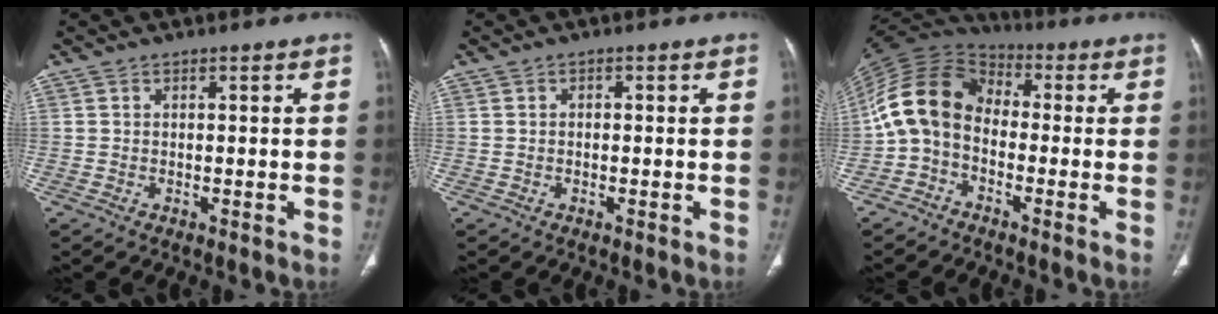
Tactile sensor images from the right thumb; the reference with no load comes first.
{"total": 0.0}
{"total": 12.7, "force": [-2.0, 9.4, 8.3], "torque": [-0.155, 0.053, -0.057]}